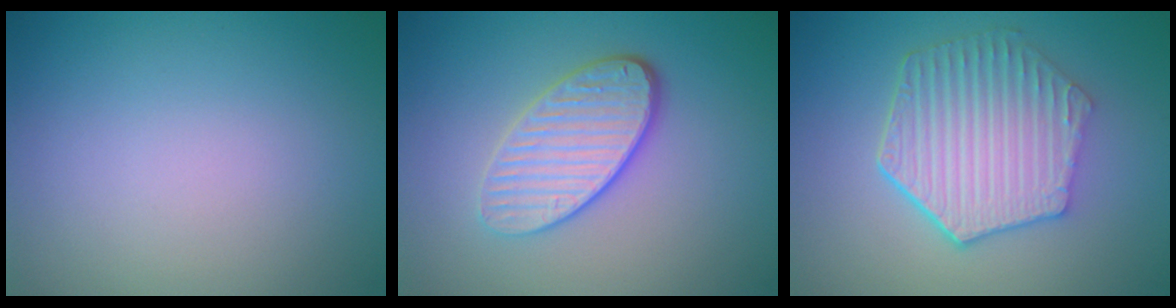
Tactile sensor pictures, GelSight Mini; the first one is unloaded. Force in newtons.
{"total": 4.1, "press": 3.3, "slide": 2.4}
{"total": 6.4, "press": 4.9, "slide": 4.1}